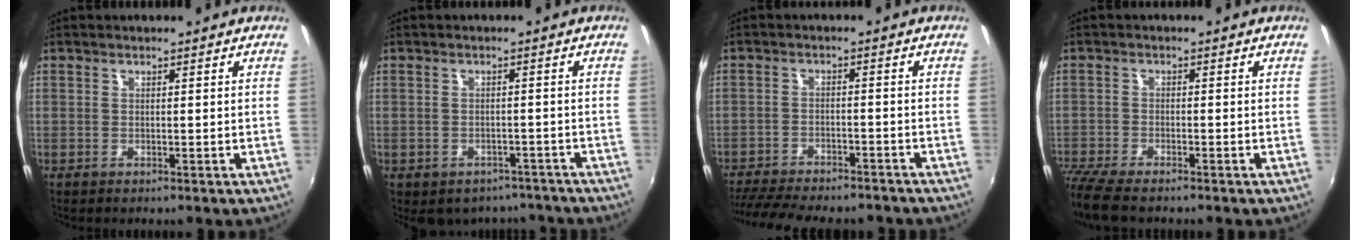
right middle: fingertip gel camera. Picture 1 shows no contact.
{"total": 9.1, "force": [-6.9, 5.1, 3.0], "torque": [-0.064, -0.005, -0.079]}
{"total": 16.3, "force": [-14.1, 3.9, 7.2], "torque": [-0.153, -0.029, -0.204]}
{"total": 6.7, "force": [-5.8, 1.6, 3.1], "torque": [-0.085, -0.031, -0.110]}